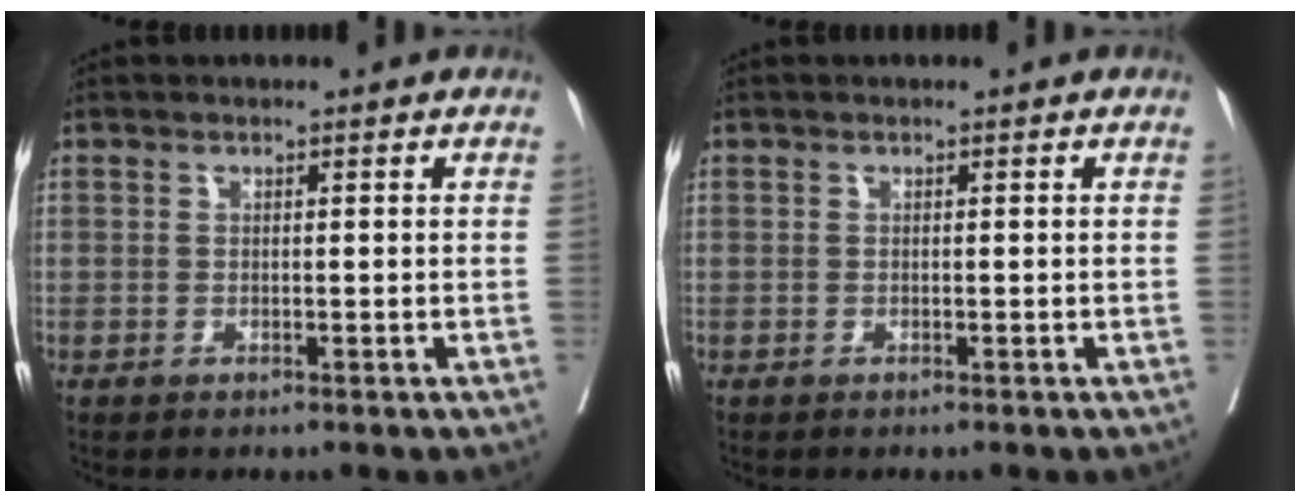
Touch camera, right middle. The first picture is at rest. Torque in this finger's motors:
{"motor_torque": [-0.25, -0.16, 0.03, -0.01]}